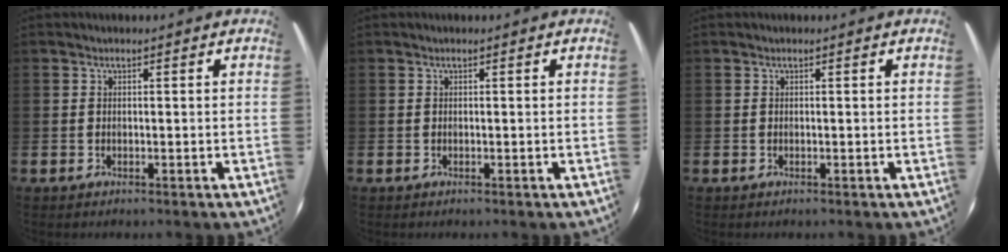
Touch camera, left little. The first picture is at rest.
{"total": 0.0}
{"total": 0.0}